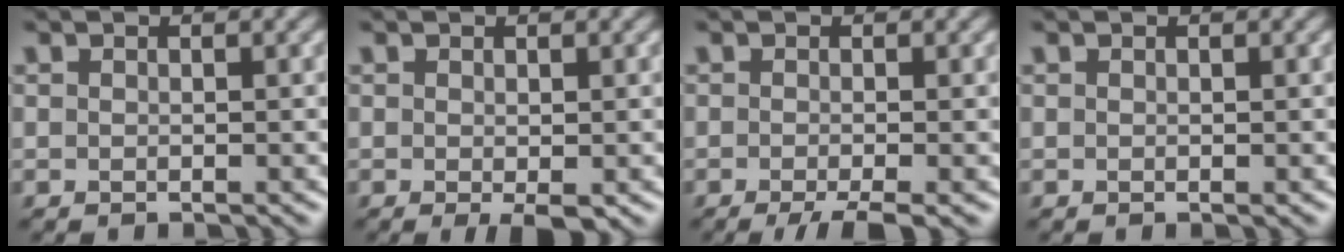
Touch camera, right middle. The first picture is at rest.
{"total": 1.6, "force": [-0.5, 0.4, 1.4], "torque": [-0.023, -0.006, -0.007]}
{"total": 2.9, "force": [-1.7, 0.4, 2.3], "torque": [-0.037, -0.004, -0.034]}
{"total": 0.0}